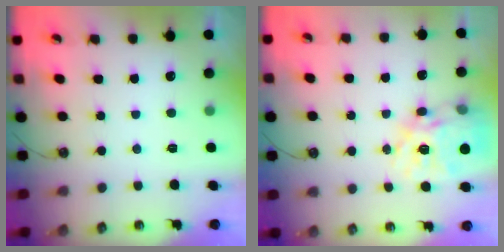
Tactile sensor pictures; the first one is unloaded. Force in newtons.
{"total": 20.4, "press": 20.3, "slide": 1.8}